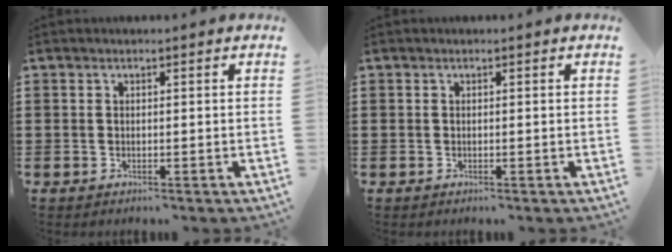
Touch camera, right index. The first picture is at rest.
{"total": 0.0}